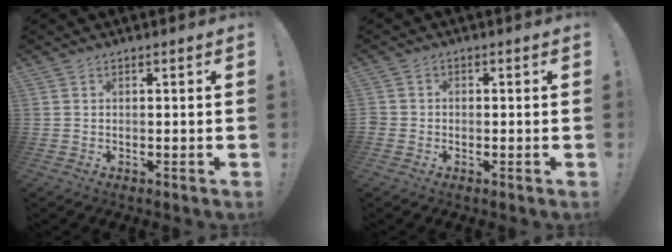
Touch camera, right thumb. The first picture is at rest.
{"total": 1.7, "force": [-0.9, 1.3, 0.6], "torque": [-0.014, 0.008, -0.015]}